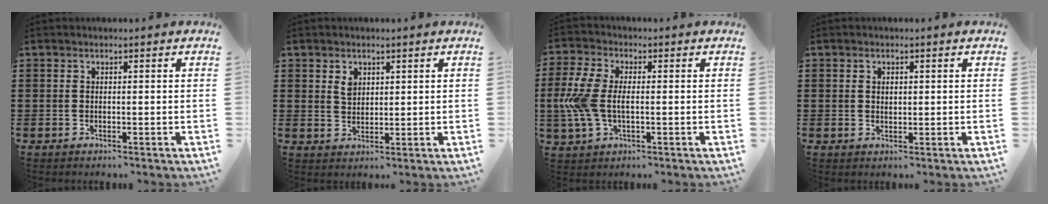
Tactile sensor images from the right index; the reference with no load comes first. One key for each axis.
{"total": 2.3, "fx": 1.3, "fy": 1.6, "fz": 1.1, "tx": -0.018, "ty": 0.000, "tz": 0.024}
{"total": 7.6, "fx": -0.4, "fy": 4.1, "fz": 6.4, "tx": -0.166, "ty": -0.005, "tz": -0.017}
{"total": 0.9, "fx": 0.3, "fy": 0.6, "fz": 0.6, "tx": -0.014, "ty": 0.005, "tz": 0.006}